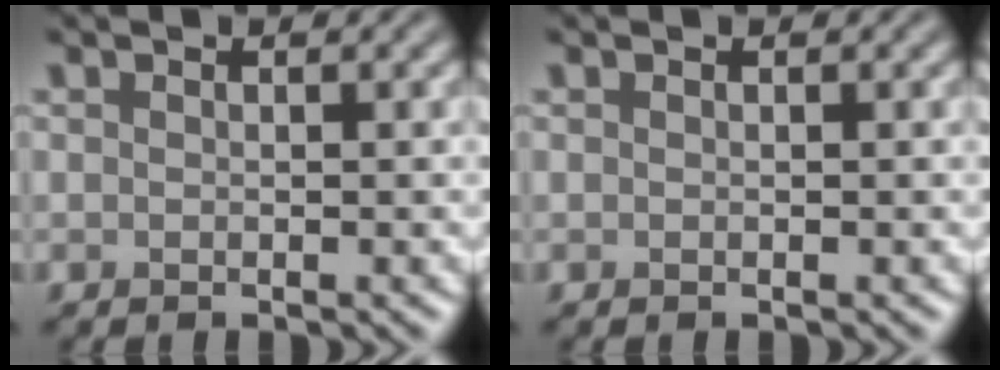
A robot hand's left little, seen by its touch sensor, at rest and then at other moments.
{"total": 0.0}